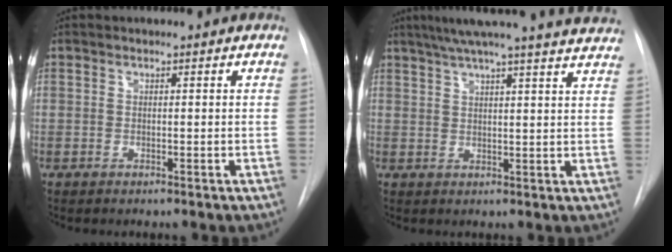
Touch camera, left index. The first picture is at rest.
{"total": 22.0, "force": [19.9, 0.4, 9.5], "torque": [-0.147, -0.013, 0.244]}